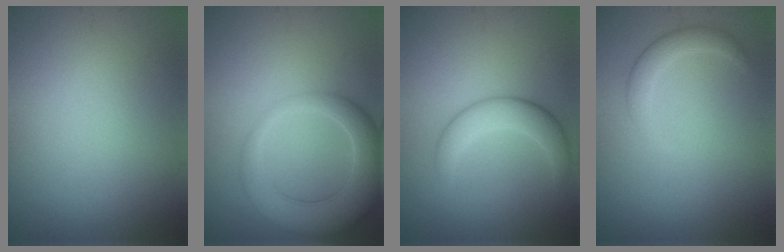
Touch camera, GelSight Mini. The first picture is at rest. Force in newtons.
{"total": 6.4, "press": 6.4, "slide": 0.4}
{"total": 3.3, "press": 3.3, "slide": 0.2}
{"total": 2.2, "press": 2.2, "slide": 0.1}